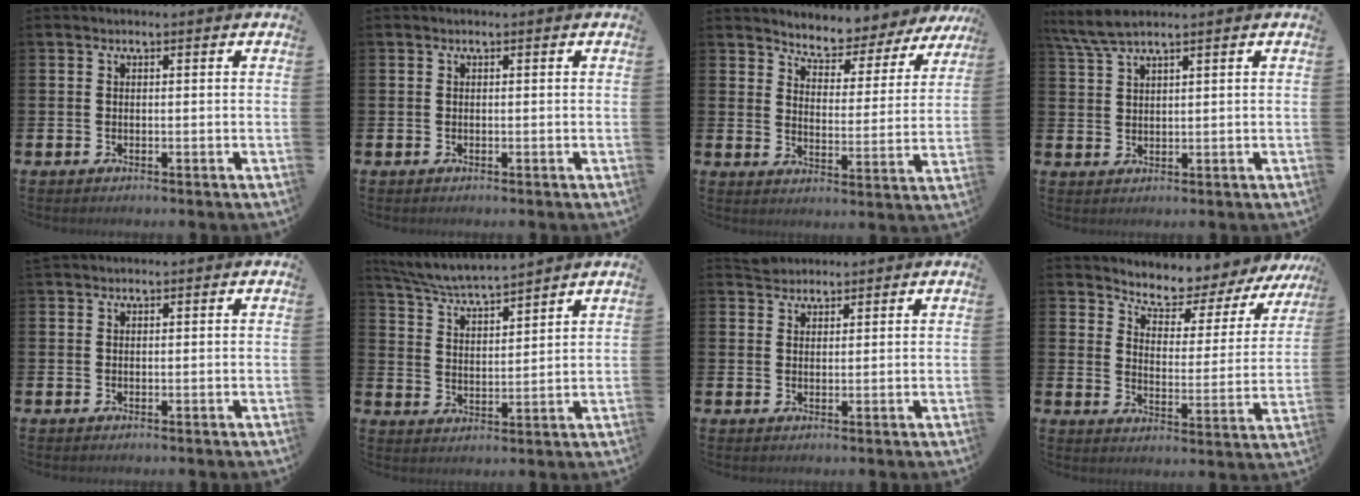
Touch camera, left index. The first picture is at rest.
{"total": 0.0}
{"total": 4.9, "force": [4.7, 1.3, 0.1], "torque": [-0.033, -0.041, 0.077]}
{"total": 4.2, "force": [3.6, 0.4, 2.1], "torque": [-0.049, -0.005, 0.066]}
{"total": 0.8, "force": [0.7, 0.3, 0.0], "torque": [0.015, -0.003, 0.010]}
{"total": 5.6, "force": [5.5, -0.1, 1.1], "torque": [-0.047, -0.039, 0.095]}
{"total": 2.6, "force": [2.4, 0.7, -0.3], "torque": [0.015, -0.007, 0.044]}
{"total": 6.3, "force": [6.1, 1.4, 0.8], "torque": [-0.053, -0.050, 0.102]}